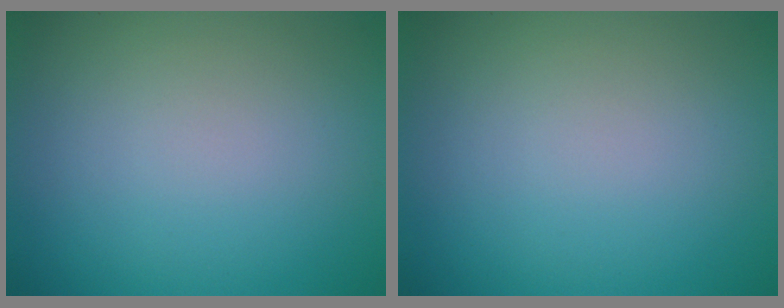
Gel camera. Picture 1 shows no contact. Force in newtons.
{"total": 0.0}